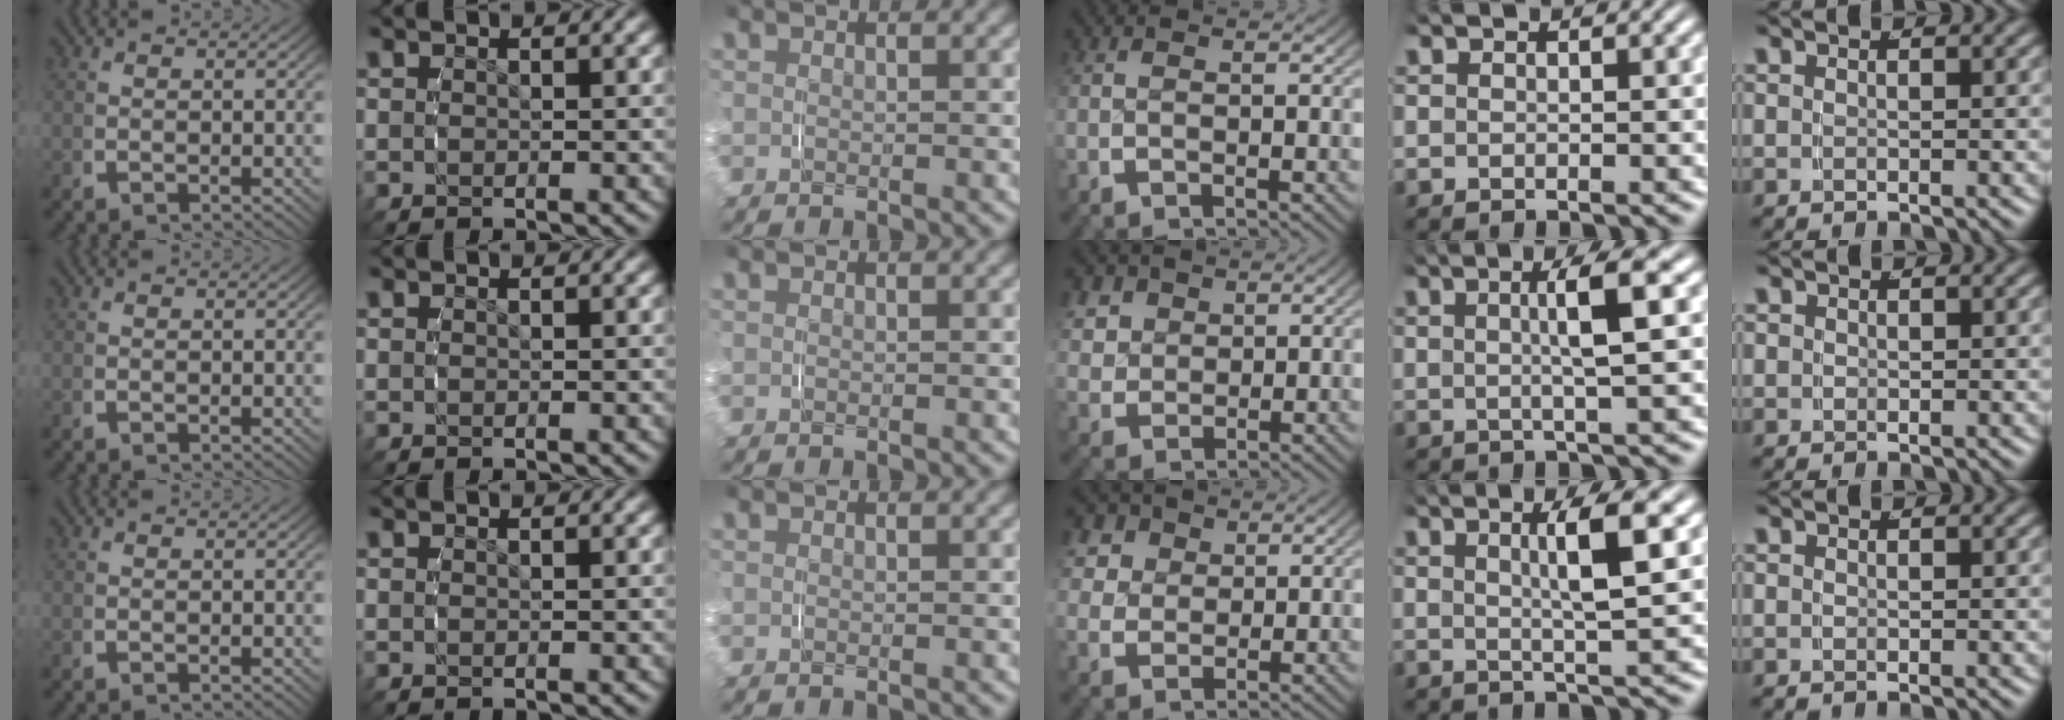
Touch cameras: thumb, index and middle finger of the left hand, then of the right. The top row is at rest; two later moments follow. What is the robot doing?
{"motion": "grasp_and_lifting", "object": "paper towel"}